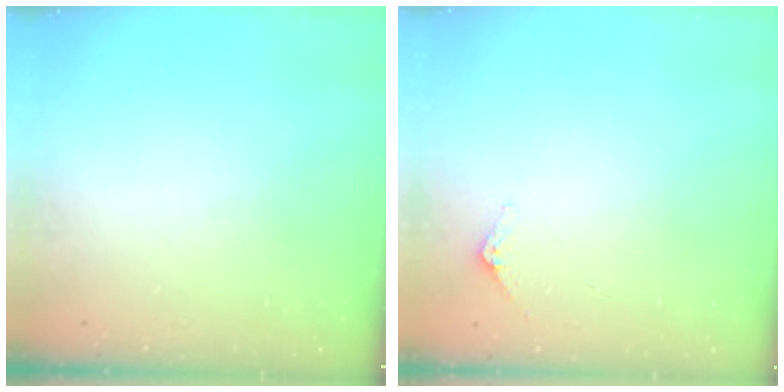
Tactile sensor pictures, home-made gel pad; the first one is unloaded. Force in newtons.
{"total": 2.9, "press": 2.9, "slide": 0.2}